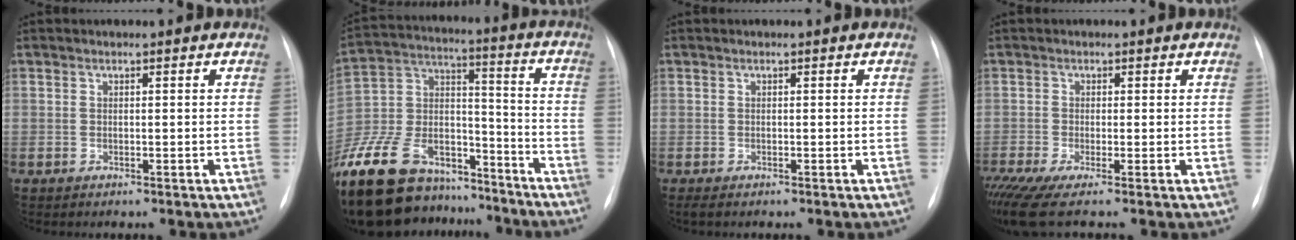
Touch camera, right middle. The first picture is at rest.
{"total": 27.3, "force": [-20.9, 12.8, 12.0], "torque": [-0.316, -0.002, -0.347]}
{"total": 0.6, "force": [-0.4, 0.1, 0.4], "torque": [-0.008, -0.003, -0.007]}
{"total": 5.8, "force": [-4.0, 0.2, 4.2], "torque": [-0.077, -0.018, -0.073]}